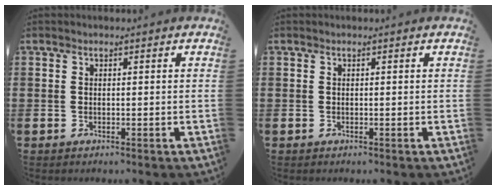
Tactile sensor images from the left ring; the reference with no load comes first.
{"total": 0.0}